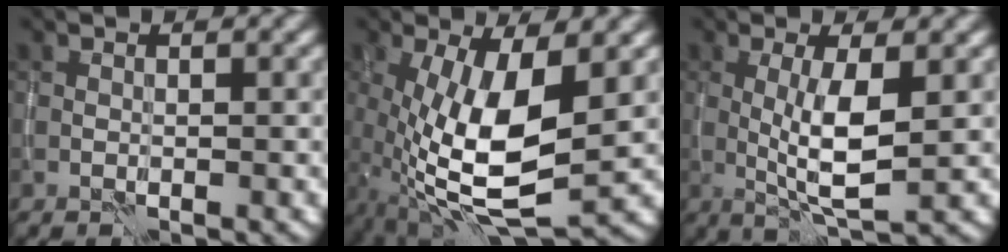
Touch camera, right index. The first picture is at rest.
{"total": 10.5, "force": [-0.8, 3.8, 9.8], "torque": [-0.194, -0.017, -0.015]}
{"total": 5.0, "force": [0.1, 1.1, 4.9], "torque": [-0.095, -0.007, 0.004]}